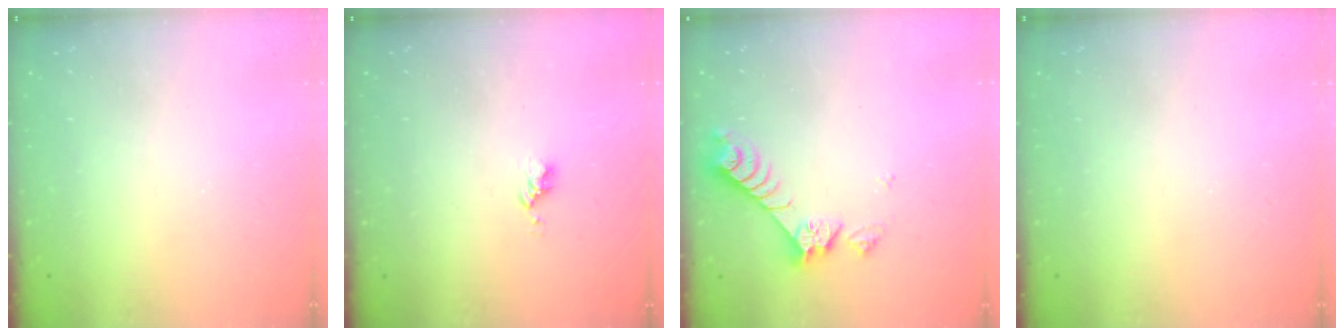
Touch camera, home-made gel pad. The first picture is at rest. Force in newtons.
{"total": 2.8, "press": 2.8, "slide": 0.4}
{"total": 7.4, "press": 7.4, "slide": 0.4}
{"total": 0.0}